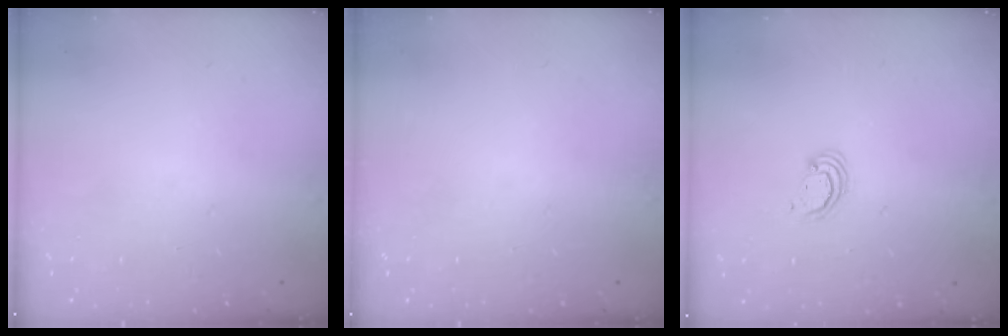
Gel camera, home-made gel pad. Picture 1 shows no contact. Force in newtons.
{"total": 0.0}
{"total": 2.5, "press": 2.5, "slide": 0.2}